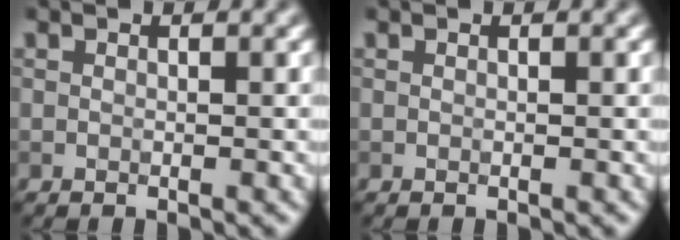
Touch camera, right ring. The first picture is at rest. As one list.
[{"total": 0.0}]